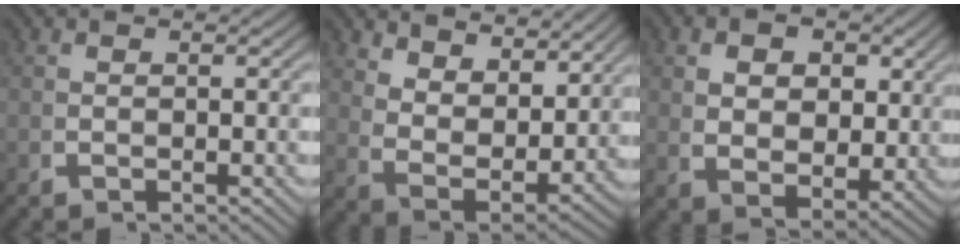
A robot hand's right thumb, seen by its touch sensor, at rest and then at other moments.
{"total": 7.4, "force": [2.6, 4.4, 5.4], "torque": [-0.129, -0.038, 0.065]}
{"total": 5.3, "force": [1.1, 3.7, 3.7], "torque": [-0.066, -0.023, 0.035]}